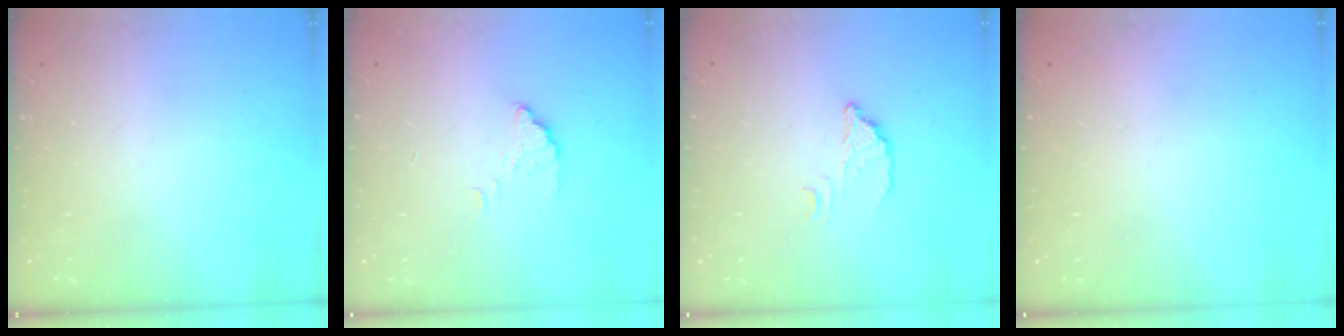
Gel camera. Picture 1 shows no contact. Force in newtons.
{"total": 1.5, "press": 1.5, "slide": 0.1}
{"total": 2.7, "press": 2.7, "slide": 0.2}
{"total": 2.3, "press": 2.3, "slide": 0.1}